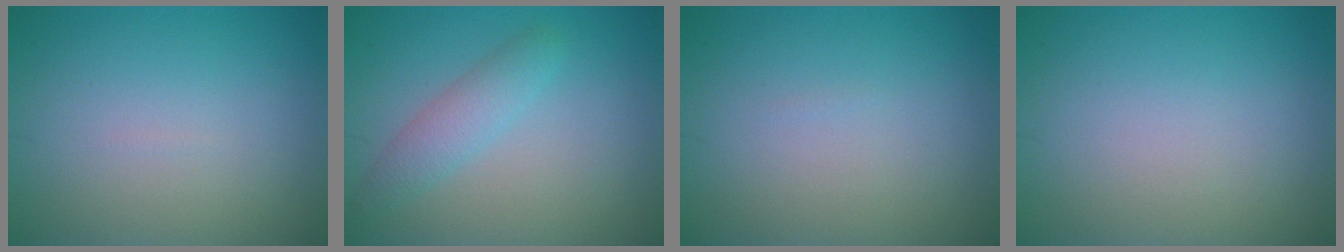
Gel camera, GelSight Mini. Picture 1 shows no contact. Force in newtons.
{"total": 2.5, "press": 2.5, "slide": 0.1}
{"total": 0.0}
{"total": 0.0}